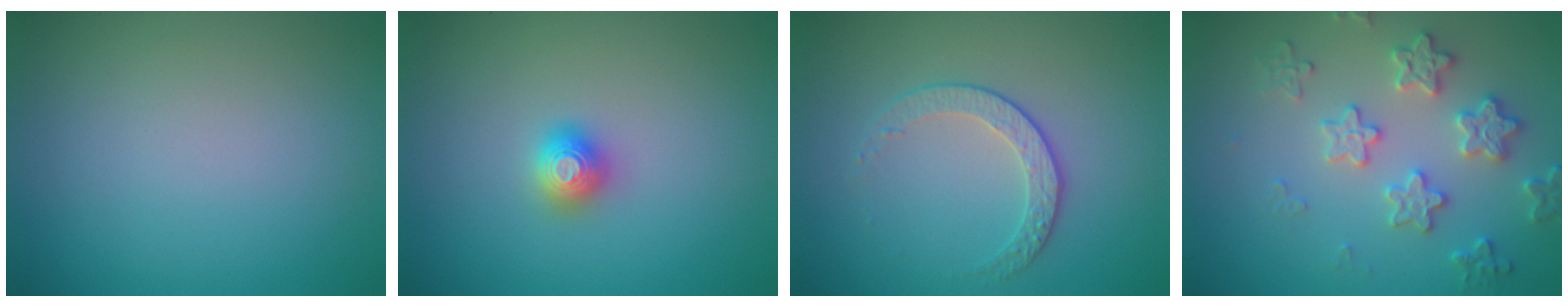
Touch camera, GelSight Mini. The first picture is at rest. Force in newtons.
{"total": 2.0, "press": 2.0, "slide": 0.2}
{"total": 2.2, "press": 1.7, "slide": 1.4}
{"total": 3.6, "press": 3.4, "slide": 1.2}